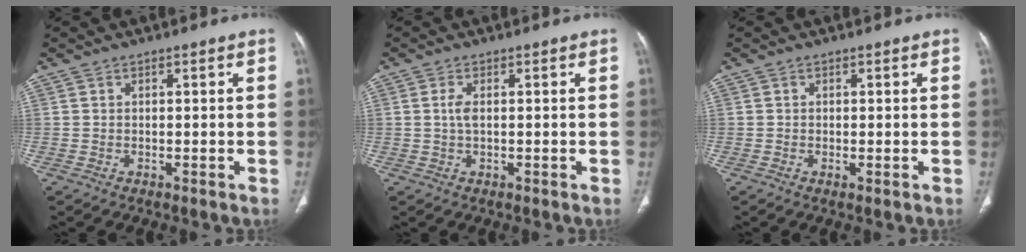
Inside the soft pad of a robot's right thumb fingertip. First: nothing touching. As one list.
[{"total": 2.0, "force": [0.2, 0.8, 1.8], "torque": [-0.045, 0.002, 0.005]}, {"total": 0.6, "force": [-0.1, 0.2, 0.5], "torque": [-0.015, -0.004, -0.003]}]